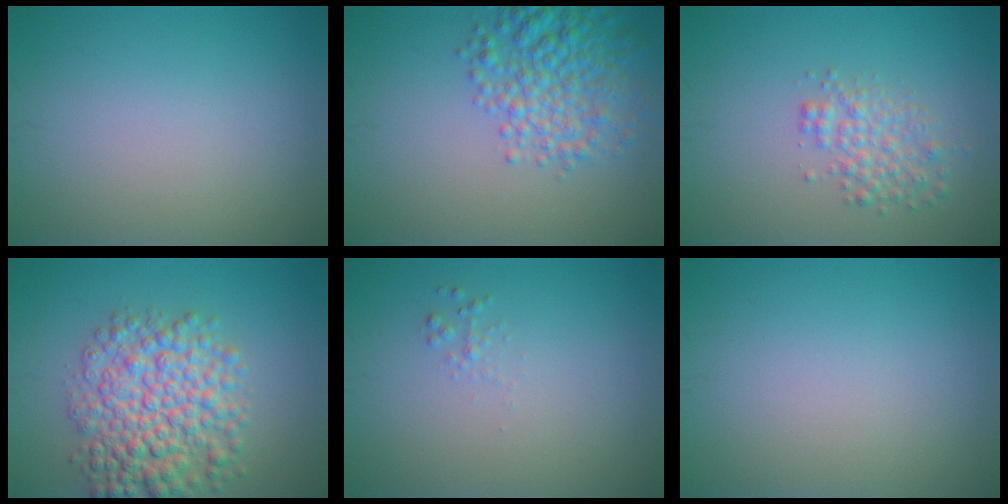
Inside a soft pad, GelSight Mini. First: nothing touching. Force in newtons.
{"total": 5.4, "press": 5.4, "slide": 0.2}
{"total": 2.6, "press": 2.6, "slide": 0.1}
{"total": 7.4, "press": 7.4, "slide": 0.1}
{"total": 0.6, "press": 0.6, "slide": 0.0}
{"total": 0.0}